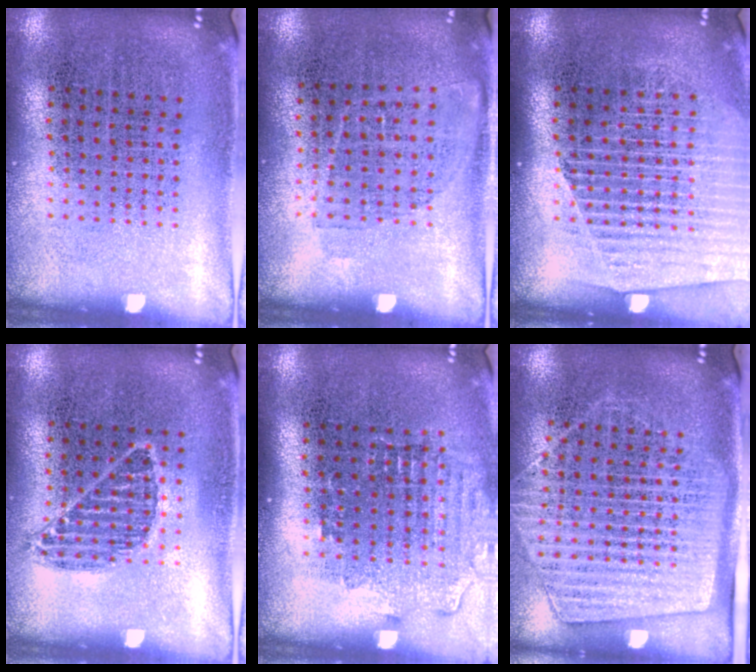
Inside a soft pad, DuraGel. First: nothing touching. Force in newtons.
{"total": 1.0, "press": 0.8, "slide": 0.5}
{"total": 1.7, "press": 1.6, "slide": 0.6}
{"total": 0.7, "press": 0.7, "slide": 0.2}
{"total": 1.5, "press": 1.3, "slide": 0.7}
{"total": 1.7, "press": 1.4, "slide": 1.0}